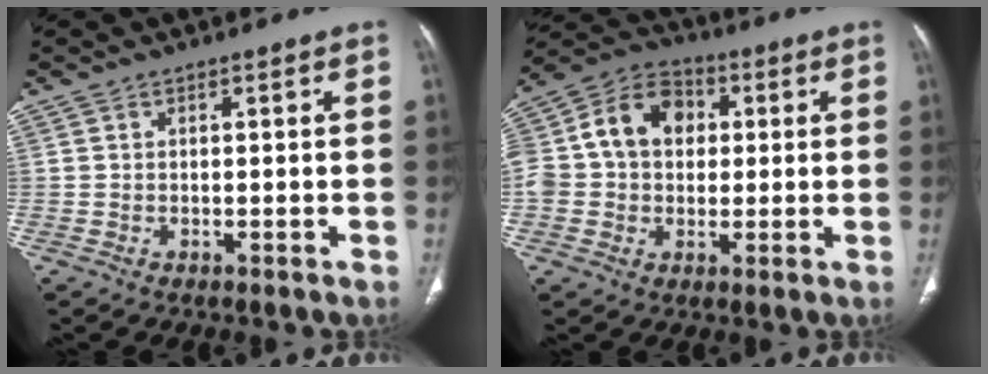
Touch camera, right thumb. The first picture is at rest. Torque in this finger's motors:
{"motor_torque": [1.79, 1.53, 1.22, 0.27, 0.11]}